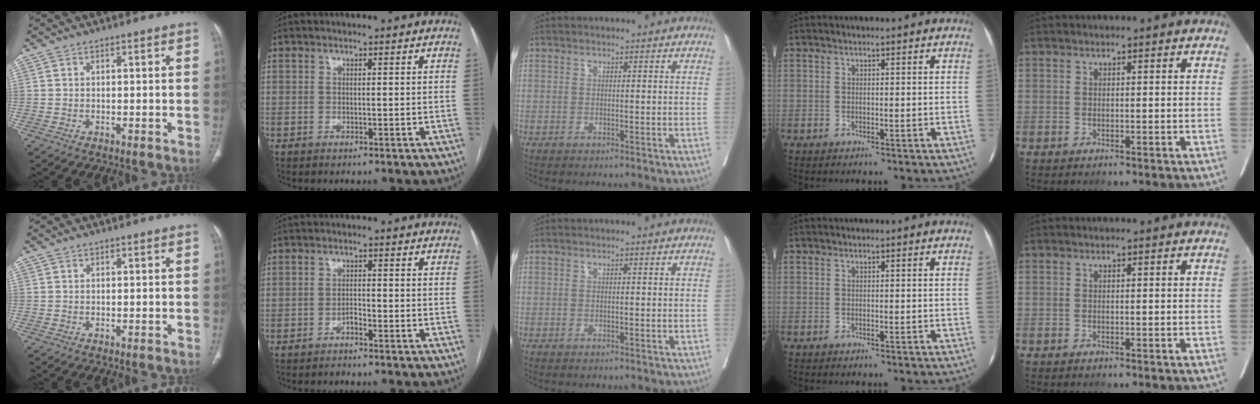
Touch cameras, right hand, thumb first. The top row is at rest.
{"index": {"total": 1.3, "force": [-1.2, 0.4, 0.4], "torque": [-0.003, 0.002, -0.020]}}